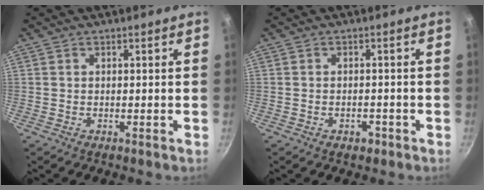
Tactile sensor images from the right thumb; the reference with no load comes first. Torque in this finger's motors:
{"motor_torque": [-0.37, -0.10, 0.17, 0.14, 0.02]}